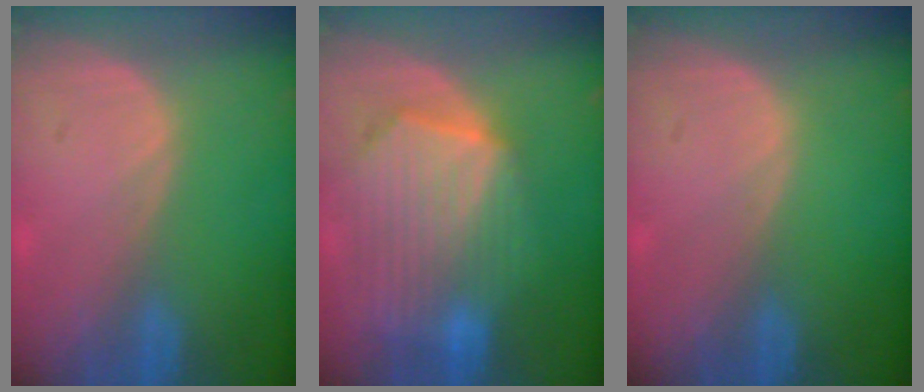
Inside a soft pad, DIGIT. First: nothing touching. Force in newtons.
{"total": 10.4, "press": 9.0, "slide": 5.2}
{"total": 0.0}